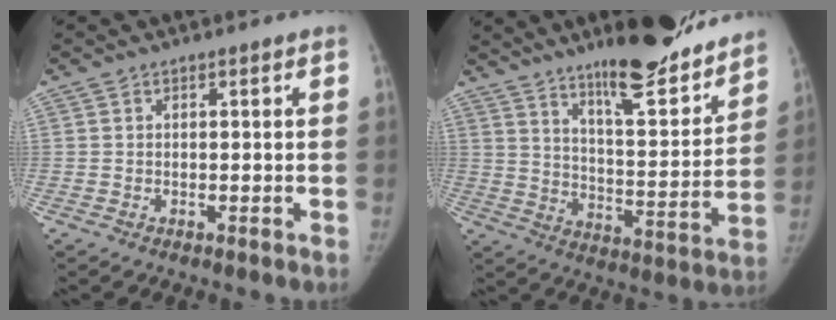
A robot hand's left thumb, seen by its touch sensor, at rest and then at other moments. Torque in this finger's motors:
{"motor_torque": [2.96, 0.35, 1.12, -1.65, 0.42]}